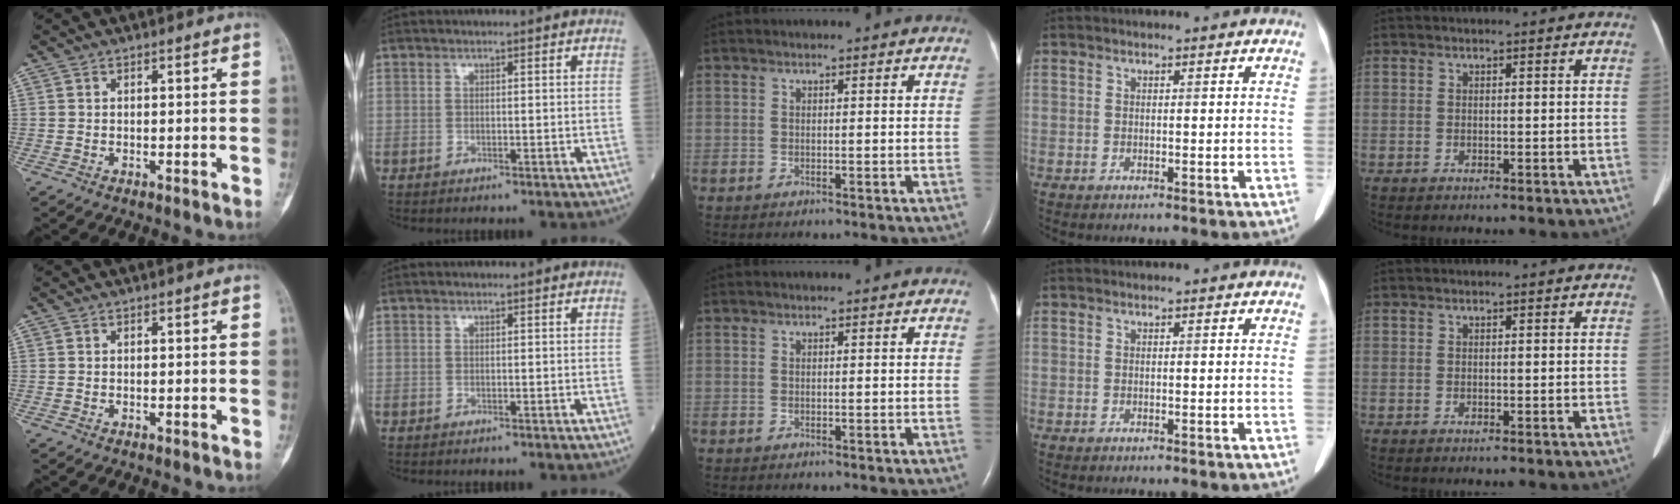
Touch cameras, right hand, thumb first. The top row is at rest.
{}